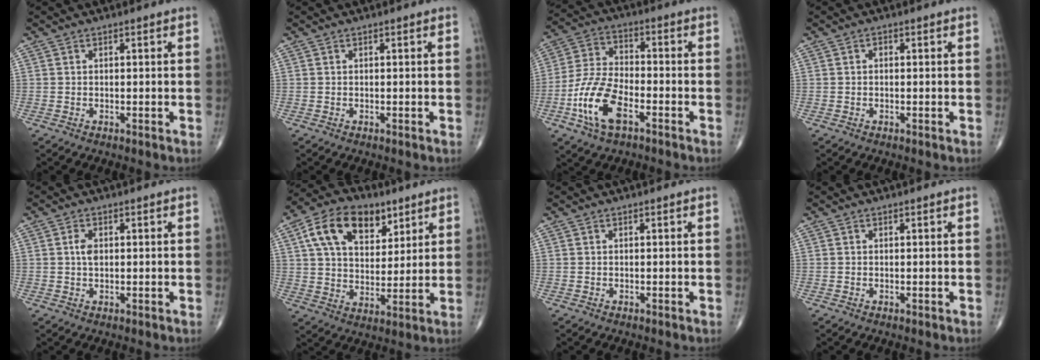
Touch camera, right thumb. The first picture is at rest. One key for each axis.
{"total": 0.0}
{"total": 12.6, "fx": -5.4, "fy": 5.9, "fz": 9.6, "tx": -0.203, "ty": 0.024, "tz": -0.105}
{"total": 0.6, "fx": -0.1, "fy": 0.5, "fz": 0.4, "tx": -0.002, "ty": 0.002, "tz": -0.008}
{"total": 2.2, "fx": 0.3, "fy": 1.4, "fz": 1.7, "tx": -0.033, "ty": 0.002, "tz": 0.003}
{"total": 15.9, "fx": 7.4, "fy": 9.8, "fz": 10.2, "tx": -0.146, "ty": -0.013, "tz": 0.130}
{"total": 0.0}
{"total": 0.0}